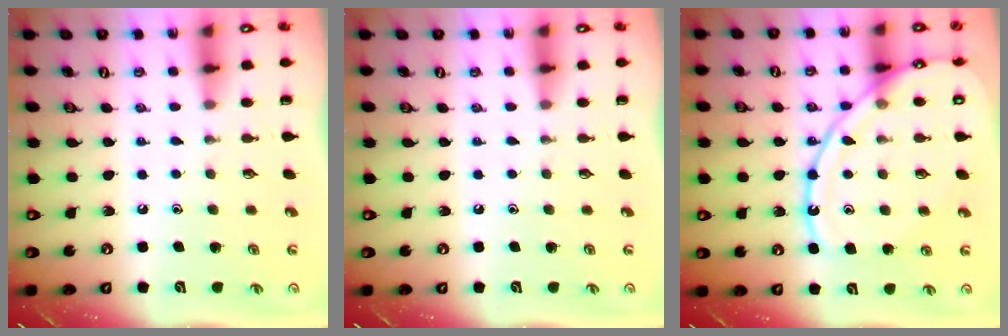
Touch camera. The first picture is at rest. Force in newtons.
{"total": 0.0}
{"total": 14.8, "press": 14.7, "slide": 1.4}